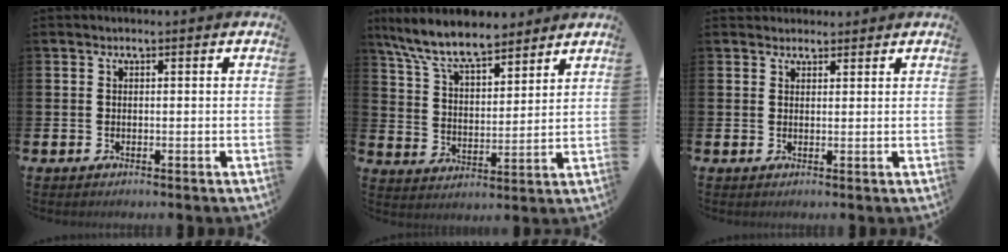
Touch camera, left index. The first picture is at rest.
{"total": 9.3, "force": [8.3, 2.2, 3.5], "torque": [-0.103, -0.037, 0.151]}
{"total": 2.0, "force": [1.8, 0.6, -0.2], "torque": [0.010, -0.004, 0.033]}